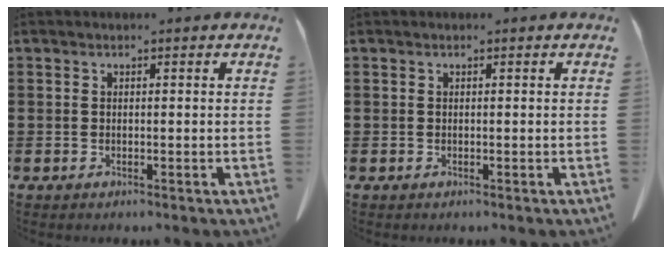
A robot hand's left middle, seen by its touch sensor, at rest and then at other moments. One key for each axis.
{"total": 0.0}